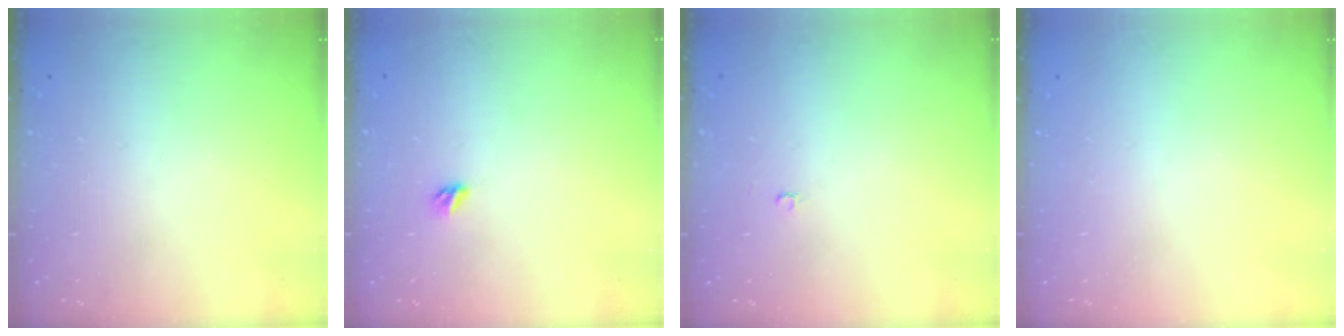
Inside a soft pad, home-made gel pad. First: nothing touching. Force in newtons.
{"total": 3.5, "press": 3.5, "slide": 0.8}
{"total": 2.1, "press": 2.1, "slide": 0.2}
{"total": 0.0}